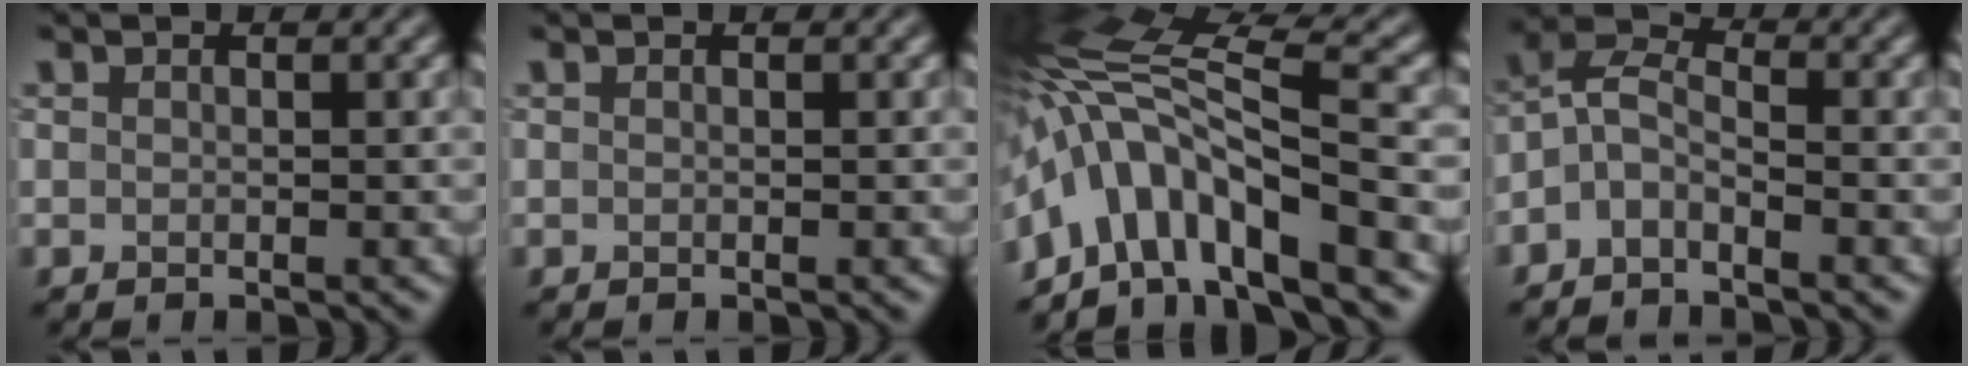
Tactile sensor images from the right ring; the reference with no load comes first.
{"total": 0.0}
{"total": 11.0, "force": [-4.4, 3.9, 9.4], "torque": [-0.168, 0.029, -0.082]}
{"total": 3.1, "force": [-1.7, 1.5, 2.1], "torque": [-0.043, 0.011, -0.047]}